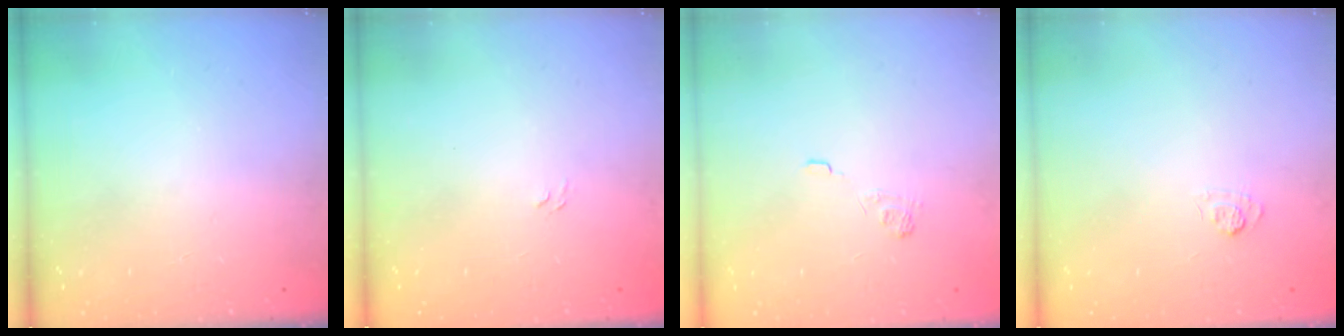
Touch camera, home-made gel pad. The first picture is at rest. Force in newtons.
{"total": 5.5, "press": 5.4, "slide": 1.1}
{"total": 2.3, "press": 1.9, "slide": 1.4}
{"total": 2.2, "press": 1.8, "slide": 1.3}